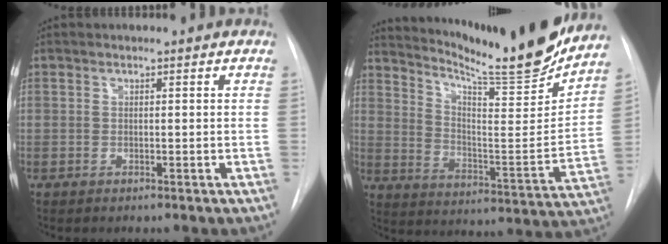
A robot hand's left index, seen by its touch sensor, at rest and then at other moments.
{"total": 21.7, "force": [19.6, 0.8, 9.4], "torque": [-0.153, -0.077, 0.277]}